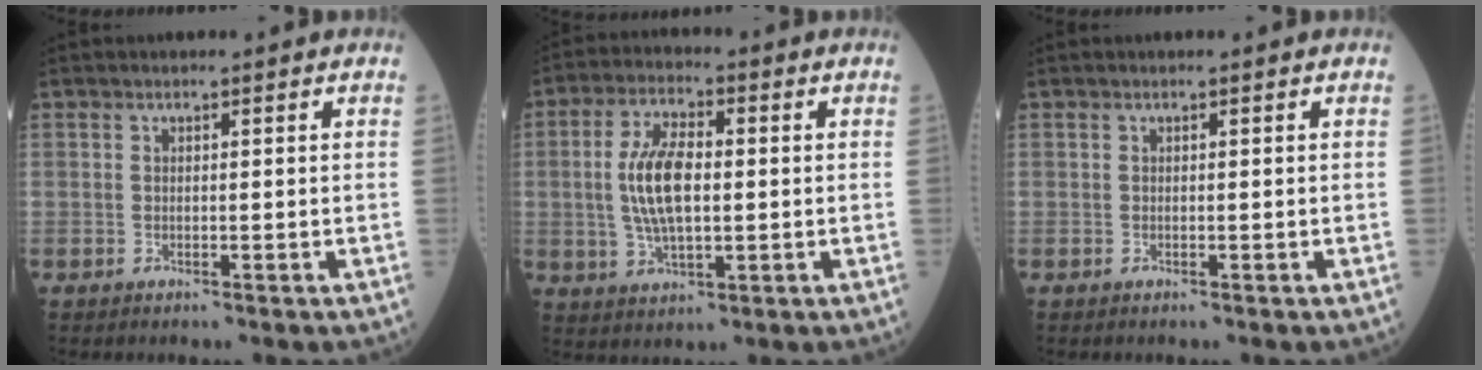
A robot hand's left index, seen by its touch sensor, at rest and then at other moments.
{"total": 9.3, "force": [0.2, 3.5, 8.6], "torque": [-0.181, 0.007, 0.006]}
{"total": 0.0}